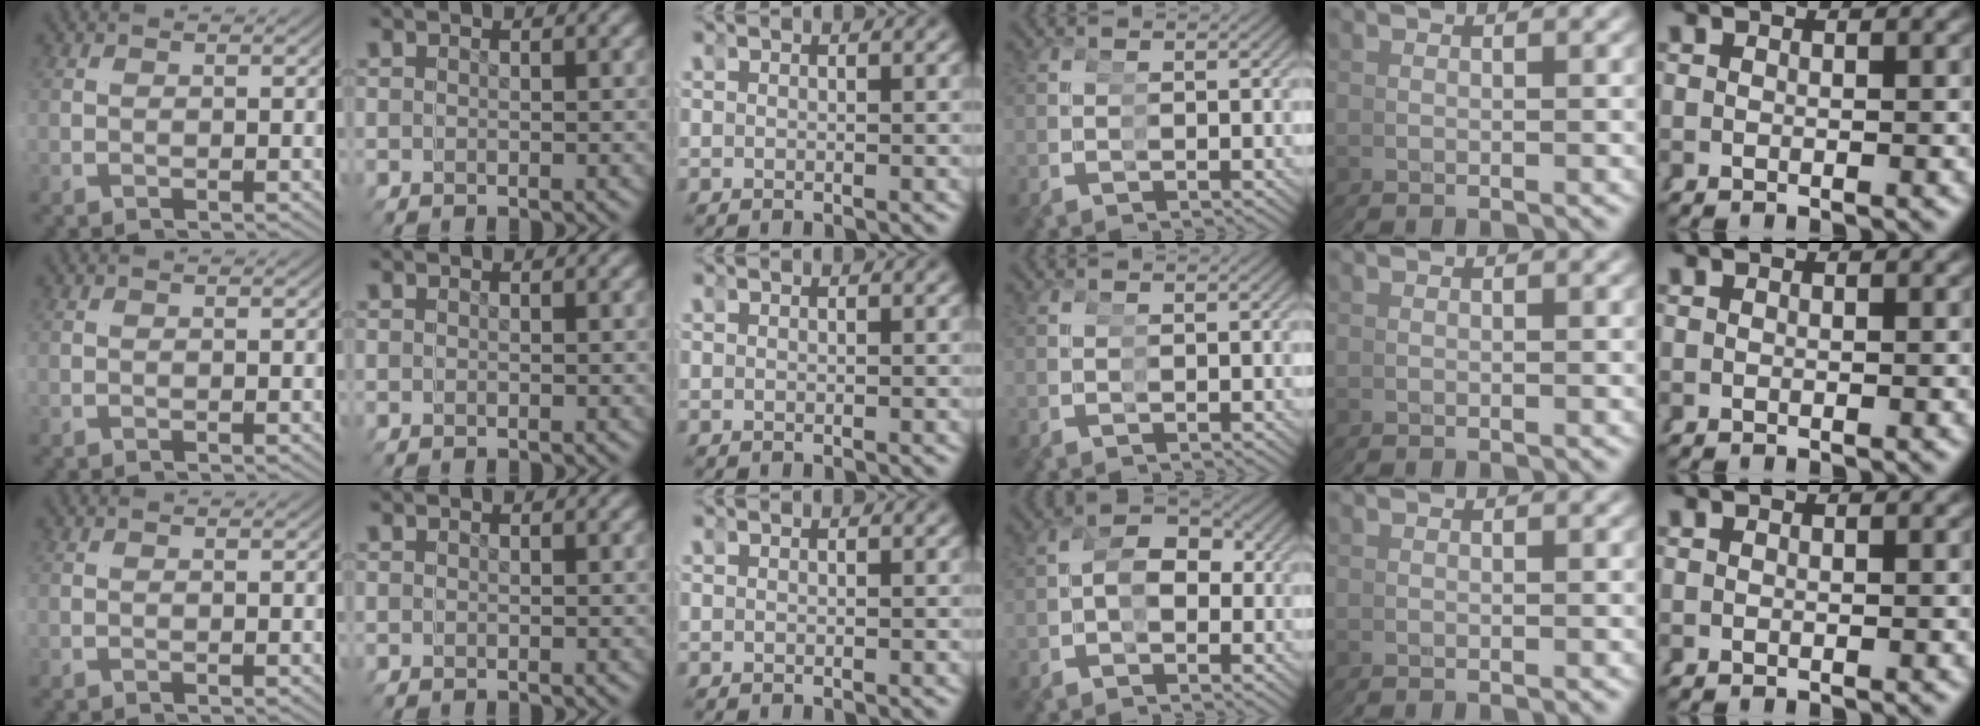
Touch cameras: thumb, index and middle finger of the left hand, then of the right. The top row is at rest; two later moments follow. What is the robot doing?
{"motion": "grasp_and_lifting", "object": "tape"}